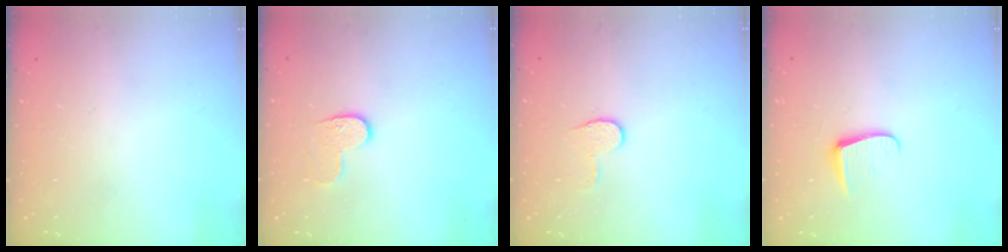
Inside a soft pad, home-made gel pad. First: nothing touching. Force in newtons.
{"total": 6.2, "press": 6.2, "slide": 0.3}
{"total": 6.3, "press": 6.3, "slide": 0.4}
{"total": 6.0, "press": 6.0, "slide": 0.8}